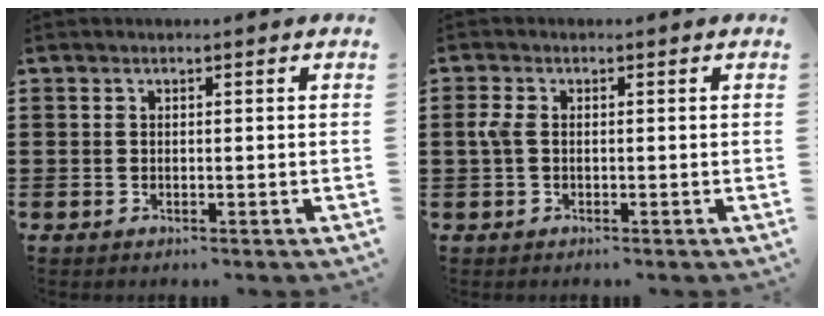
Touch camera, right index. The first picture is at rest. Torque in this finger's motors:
{"motor_torque": [0.55, -0.34, 0.20, 0.08]}